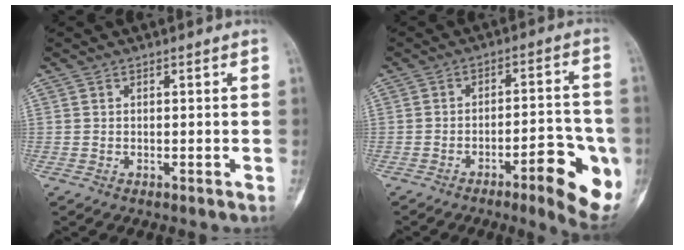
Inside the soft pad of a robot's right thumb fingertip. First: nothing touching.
{"total": 13.0, "force": [-5.5, 3.7, 11.2], "torque": [-0.123, 0.025, -0.070]}